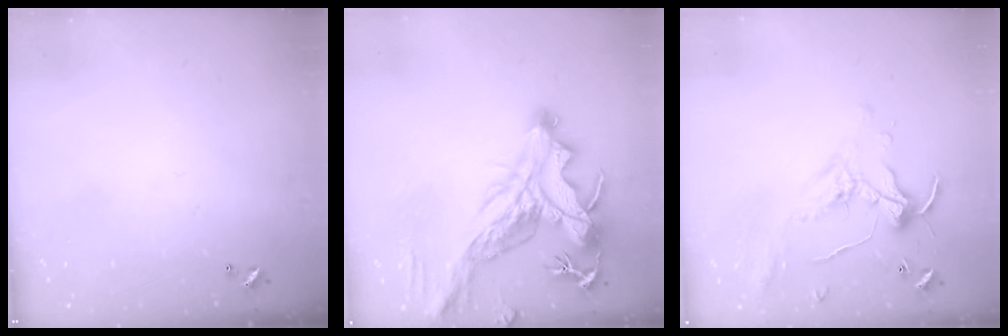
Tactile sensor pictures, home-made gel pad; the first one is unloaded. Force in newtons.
{"total": 9.1, "press": 8.9, "slide": 2.0}
{"total": 0.8, "press": 0.8, "slide": 0.2}